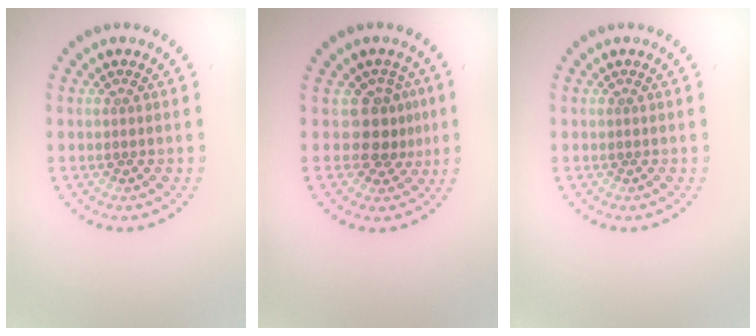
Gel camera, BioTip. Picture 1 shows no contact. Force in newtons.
{"total": 2.9, "press": 2.1, "slide": 2.0}
{"total": 0.0}